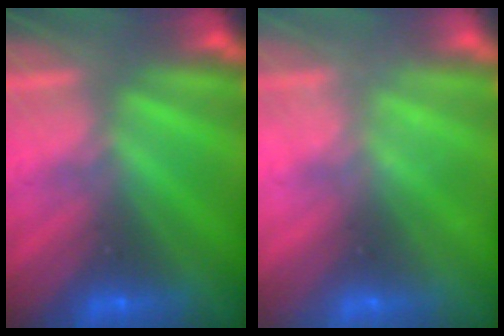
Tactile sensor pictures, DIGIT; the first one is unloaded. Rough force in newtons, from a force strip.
{"total": 2.2}